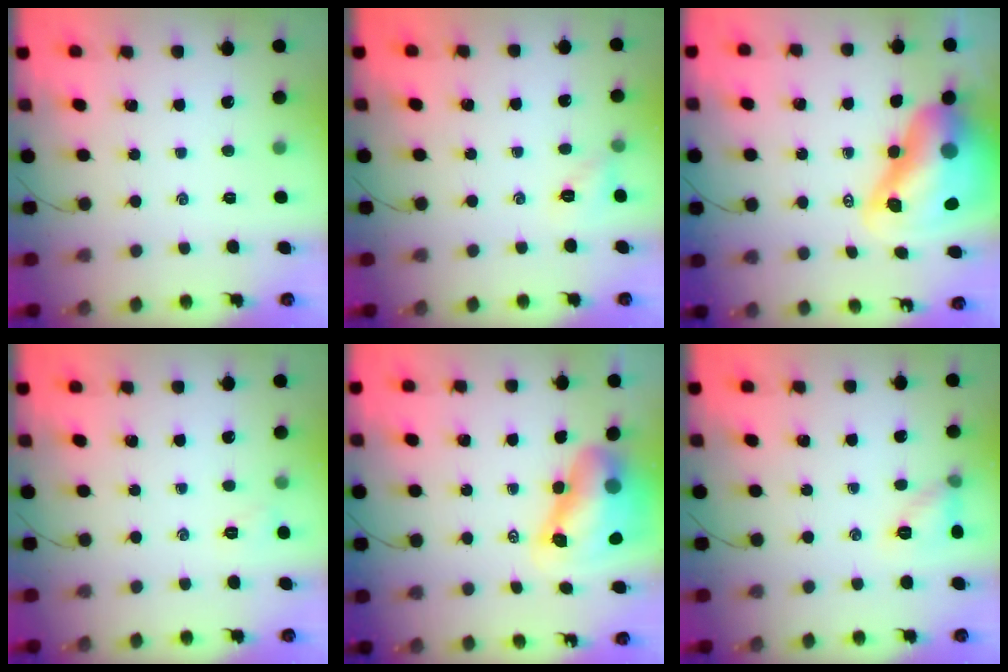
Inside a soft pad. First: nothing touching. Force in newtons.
{"total": 4.8, "press": 4.8, "slide": 0.2}
{"total": 17.0, "press": 16.3, "slide": 5.1}
{"total": 4.3, "press": 4.1, "slide": 1.2}
{"total": 11.9, "press": 11.4, "slide": 3.4}
{"total": 7.5, "press": 7.4, "slide": 1.4}